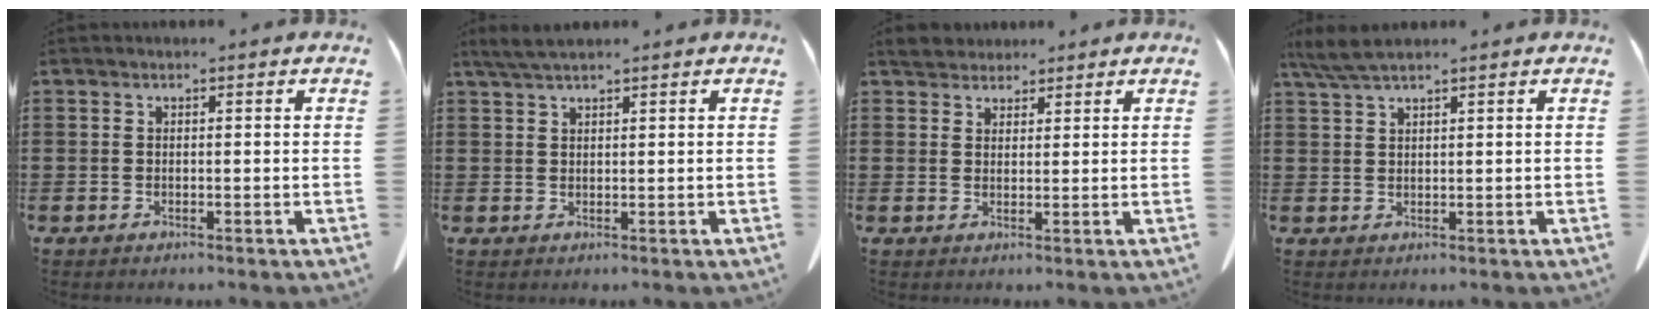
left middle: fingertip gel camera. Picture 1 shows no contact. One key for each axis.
{"total": 2.8, "fx": 2.2, "fy": 0.3, "fz": 1.7, "tx": -0.038, "ty": -0.002, "tz": 0.043}
{"total": 3.2, "fx": 3.0, "fy": 1.1, "fz": 0.2, "tx": -0.015, "ty": -0.003, "tz": 0.061}
{"total": 3.5, "fx": 2.8, "fy": 0.2, "fz": 2.1, "tx": -0.049, "ty": -0.002, "tz": 0.054}